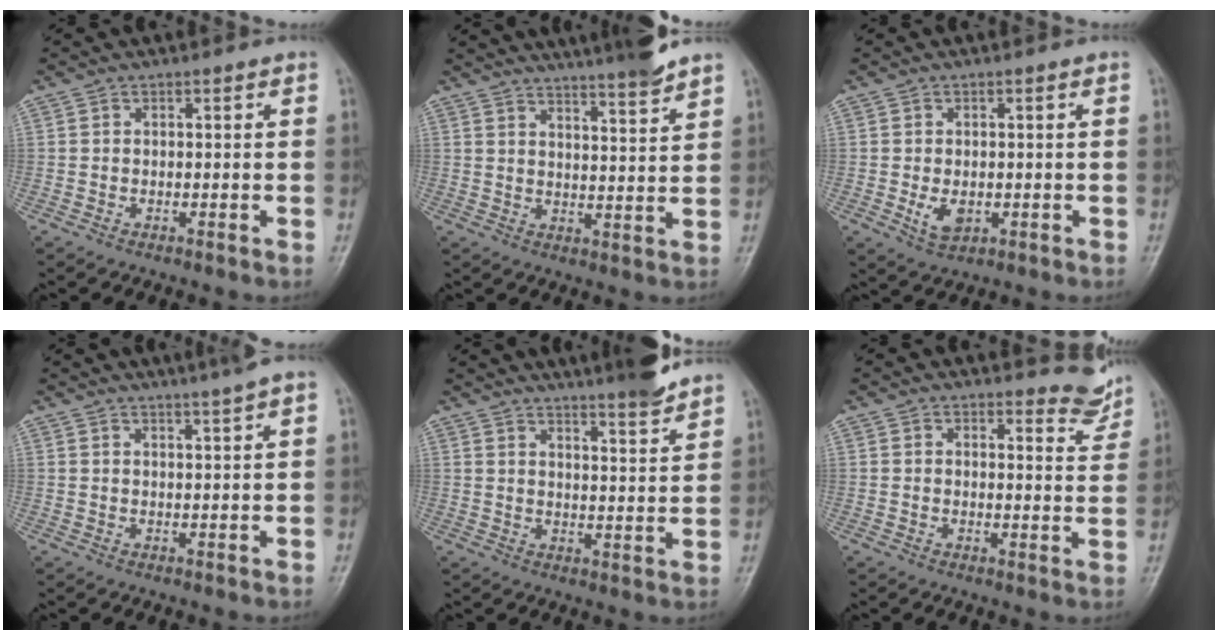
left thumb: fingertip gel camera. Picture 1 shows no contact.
{"total": 12.4, "force": [10.8, 0.9, 6.1], "torque": [-0.077, -0.046, 0.151]}
{"total": 3.9, "force": [-0.8, 2.6, 2.8], "torque": [-0.039, -0.006, -0.004]}
{"total": 5.2, "force": [3.9, -0.3, 3.4], "torque": [-0.047, 0.001, 0.055]}
{"total": 11.7, "force": [10.2, 1.1, 5.6], "torque": [-0.067, -0.055, 0.137]}
{"total": 5.2, "force": [5.0, 1.4, 0.6], "torque": [0.014, -0.049, 0.052]}